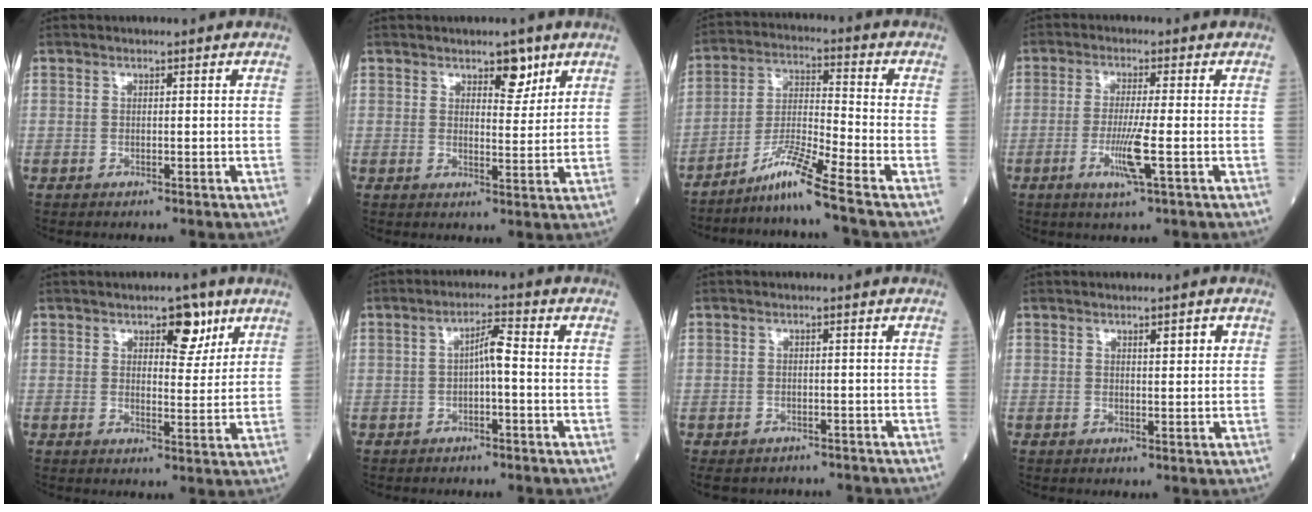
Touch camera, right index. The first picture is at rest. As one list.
[{"total": 4.1, "force": [2.7, 1.7, 2.6], "torque": [-0.030, -0.003, 0.039]}, {"total": 8.5, "force": [-6.6, -1.9, 5.0], "torque": [-0.102, -0.023, -0.126]}, {"total": 5.7, "force": [-1.8, -0.6, 5.4], "torque": [-0.109, -0.016, -0.036]}, {"total": 5.3, "force": [3.1, 2.3, 3.6], "torque": [-0.045, 0.000, 0.042]}, {"total": 3.2, "force": [-0.5, 0.4, 3.2], "torque": [-0.052, 0.011, -0.008]}, {"total": 7.0, "force": [-6.0, 3.5, 0.6], "torque": [-0.006, 0.004, -0.076]}, {"total": 2.3, "force": [1.1, 0.5, 2.0], "torque": [-0.029, 0.000, 0.015]}]